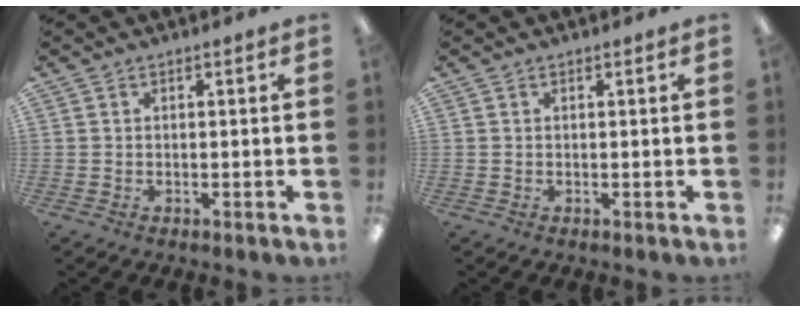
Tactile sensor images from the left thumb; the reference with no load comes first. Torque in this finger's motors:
{"motor_torque": [-0.07, -0.07, 0.12, -0.02, 0.00]}